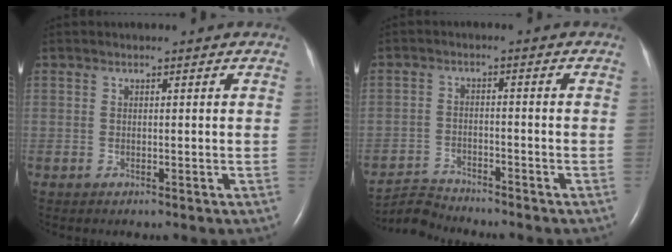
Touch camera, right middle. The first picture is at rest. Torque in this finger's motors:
{"motor_torque": [-0.29, -0.10, -0.10, -0.03]}